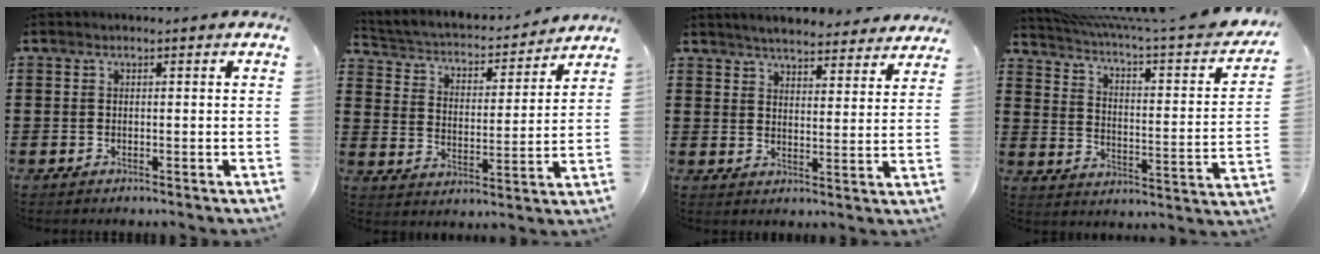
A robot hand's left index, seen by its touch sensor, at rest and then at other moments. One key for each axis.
{"total": 2.6, "fx": 2.4, "fy": 0.8, "fz": 0.5, "tx": -0.031, "ty": -0.026, "tz": 0.029}
{"total": 4.5, "fx": 4.4, "fy": 0.1, "fz": 0.7, "tx": -0.033, "ty": -0.022, "tz": 0.078}
{"total": 4.0, "fx": 2.9, "fy": -0.2, "fz": 2.8, "tx": -0.070, "ty": -0.036, "tz": 0.039}